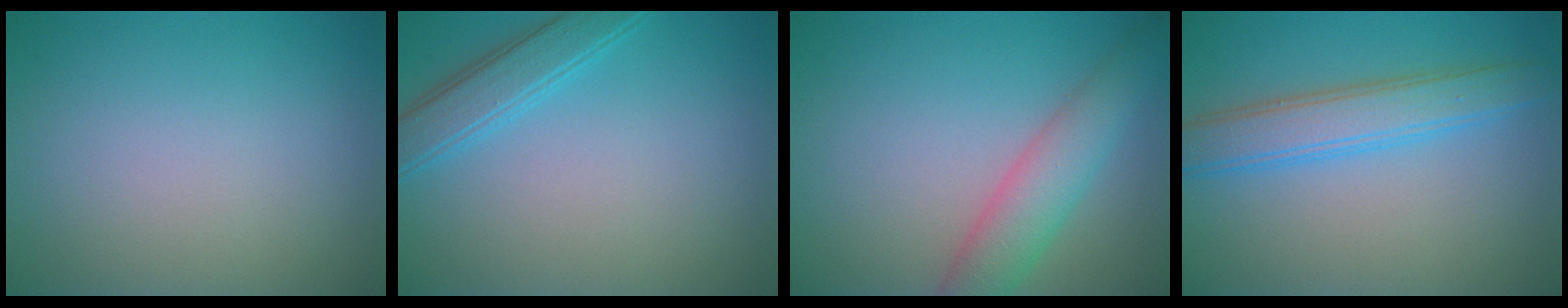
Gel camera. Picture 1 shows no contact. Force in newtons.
{"total": 3.1, "press": 3.1, "slide": 0.1}
{"total": 4.3, "press": 4.3, "slide": 0.2}
{"total": 4.4, "press": 4.4, "slide": 0.1}